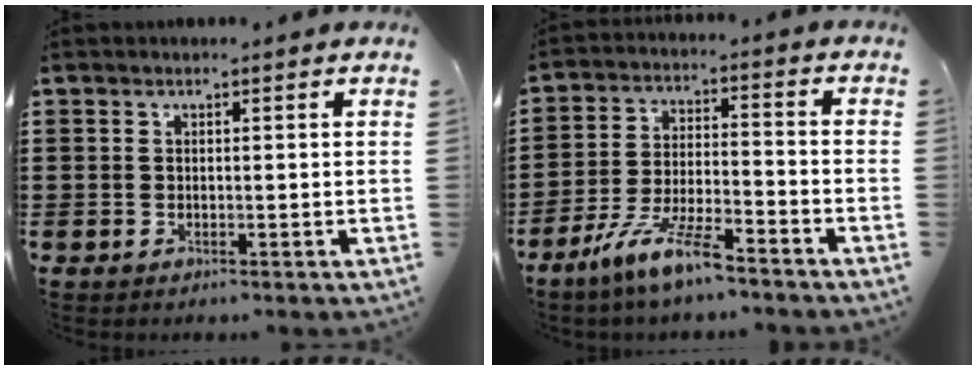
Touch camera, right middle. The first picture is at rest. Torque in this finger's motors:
{"motor_torque": [2.14, 0.00, 0.29, 0.19]}